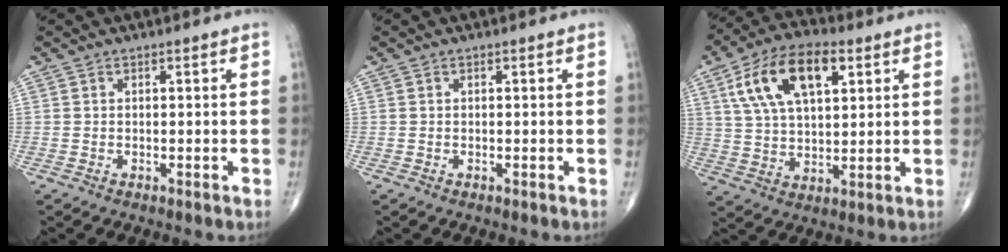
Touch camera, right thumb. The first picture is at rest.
{"total": 0.0}
{"total": 15.4, "force": [5.9, 7.6, 11.9], "torque": [-0.206, 0.002, 0.105]}